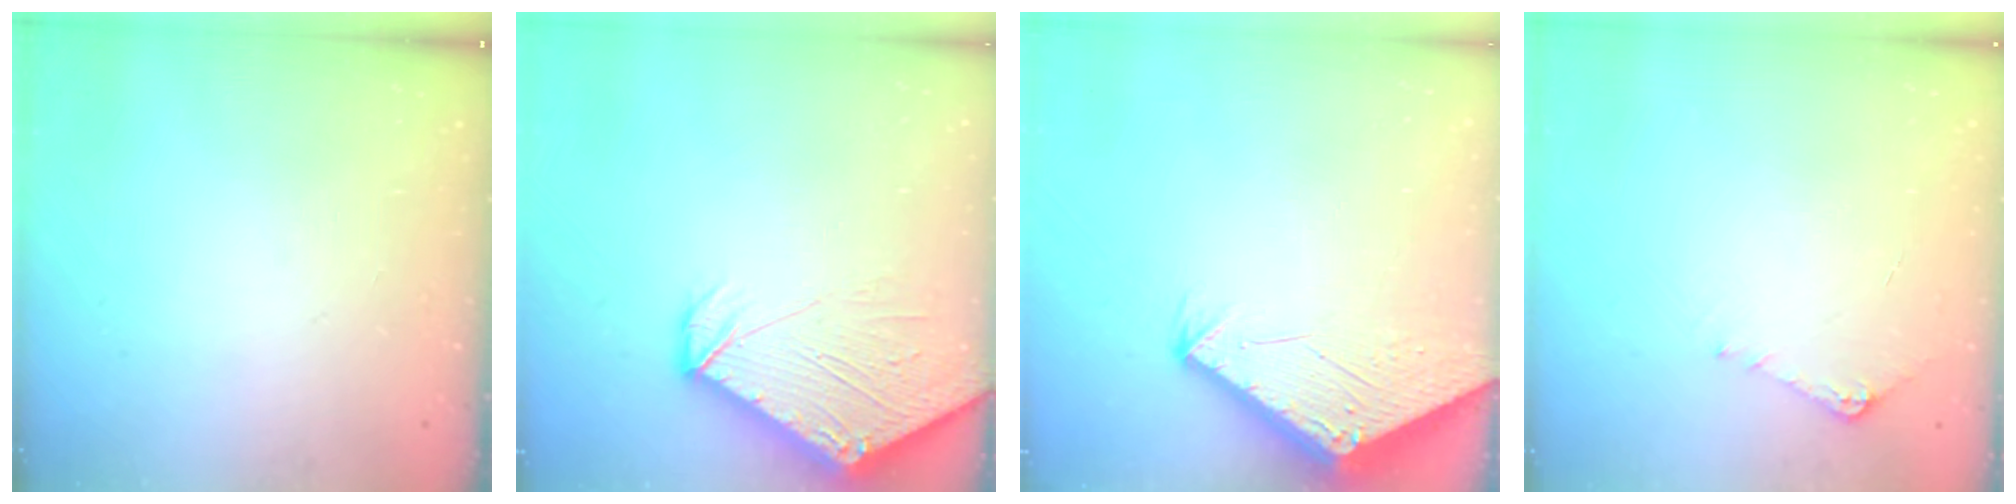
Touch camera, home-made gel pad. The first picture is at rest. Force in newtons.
{"total": 11.1, "press": 11.0, "slide": 1.2}
{"total": 2.8, "press": 2.8, "slide": 0.1}
{"total": 5.1, "press": 5.0, "slide": 0.7}